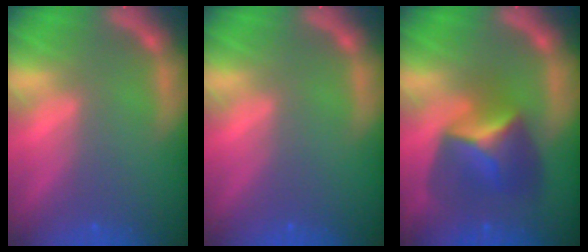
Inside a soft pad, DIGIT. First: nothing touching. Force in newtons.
{"total": 0.0}
{"total": 6.4}